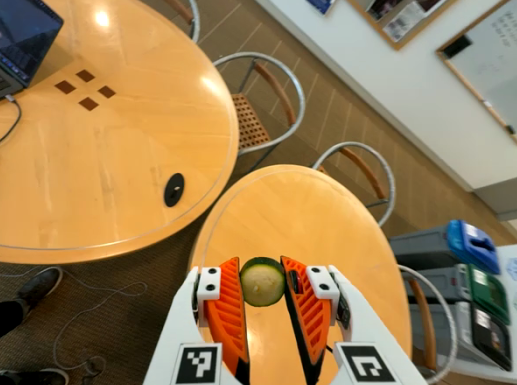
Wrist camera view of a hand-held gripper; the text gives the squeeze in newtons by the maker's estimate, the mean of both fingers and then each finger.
{"total": 8.2, "left": 8.5, "right": 7.8}